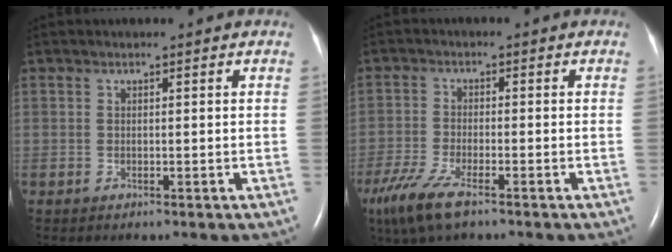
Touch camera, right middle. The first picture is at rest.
{"total": 7.7, "force": [-5.1, 1.7, 5.5], "torque": [-0.120, -0.019, -0.092]}